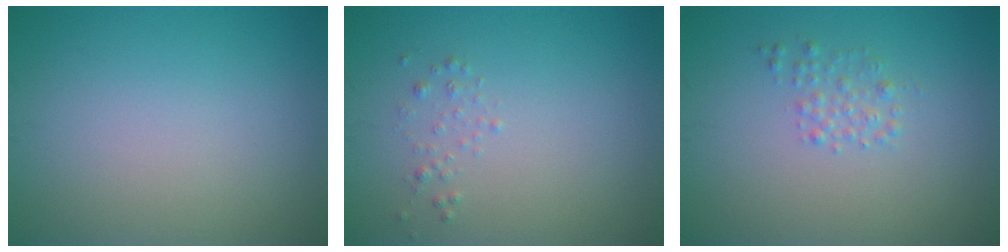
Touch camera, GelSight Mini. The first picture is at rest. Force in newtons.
{"total": 0.7, "press": 0.7, "slide": 0.0}
{"total": 1.4, "press": 1.4, "slide": 0.1}